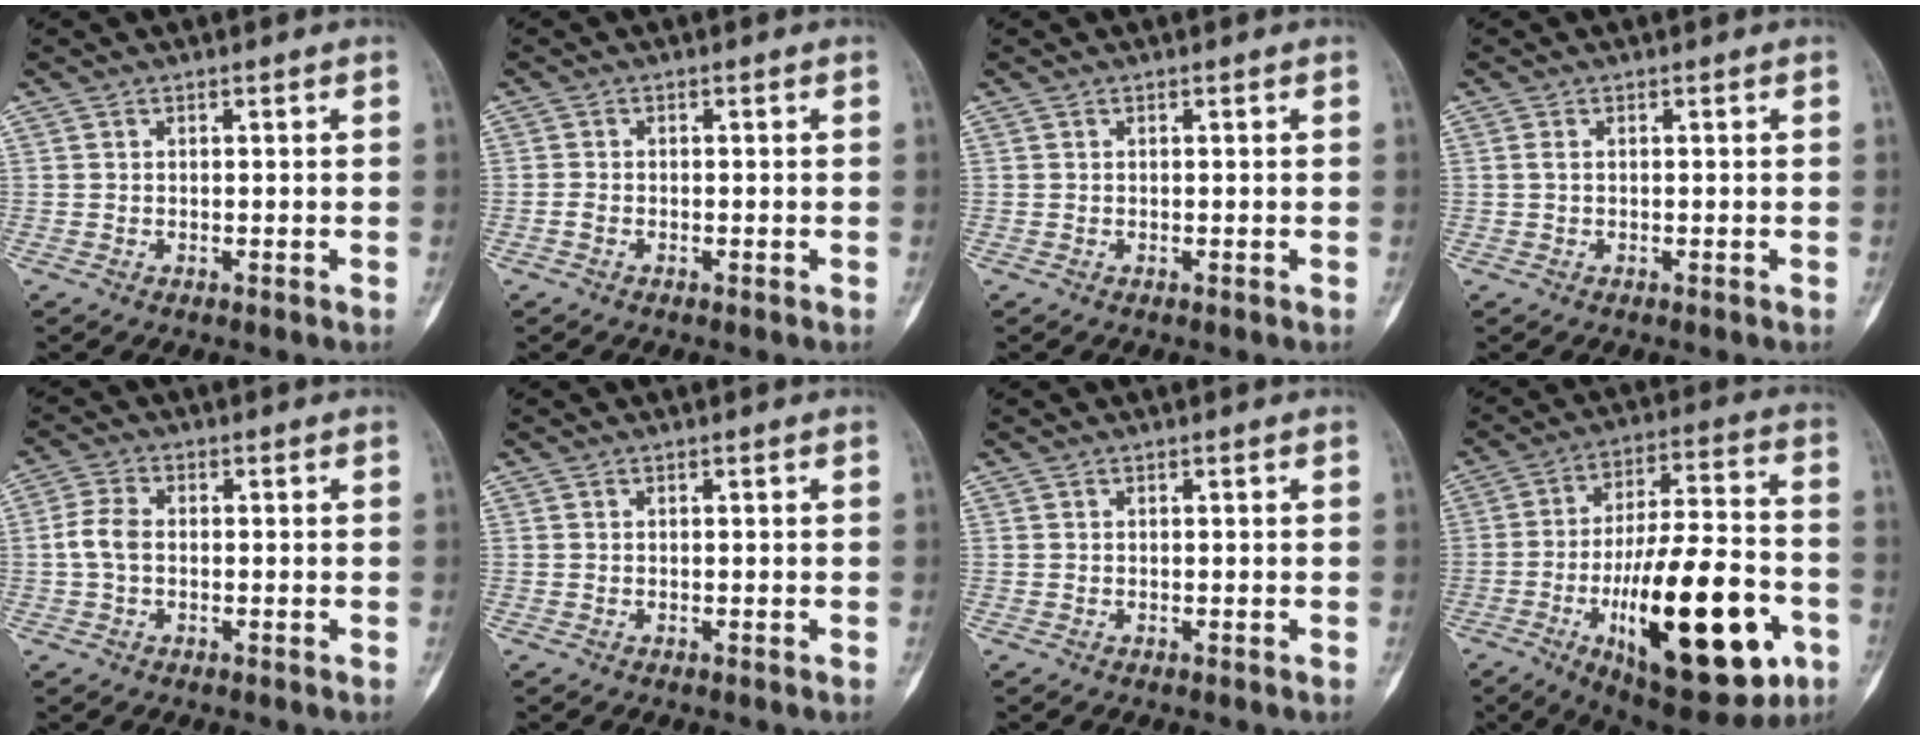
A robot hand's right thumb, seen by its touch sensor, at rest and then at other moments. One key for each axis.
{"total": 1.0, "fx": -0.5, "fy": 0.7, "fz": 0.6, "tx": -0.015, "ty": 0.001, "tz": -0.012}
{"total": 0.0}
{"total": 0.7, "fx": 0.1, "fy": 0.4, "fz": 0.6, "tx": -0.017, "ty": -0.001, "tz": 0.000}
{"total": 4.4, "fx": -0.3, "fy": 2.9, "fz": 3.4, "tx": -0.075, "ty": 0.011, "tz": -0.013}
{"total": 0.0}
{"total": 0.0}
{"total": 28.7, "fx": -9.5, "fy": 10.4, "fz": 25.0, "tx": -0.380, "ty": 0.024, "tz": -0.132}